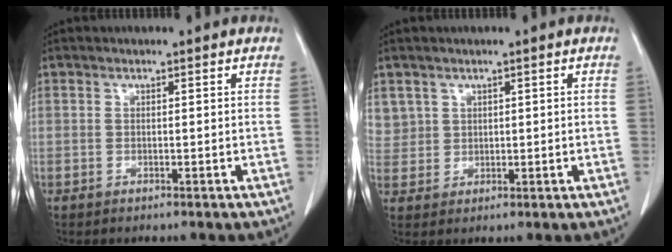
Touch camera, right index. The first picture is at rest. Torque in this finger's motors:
{"motor_torque": [0.13, 0.07, 0.13, 0.07]}